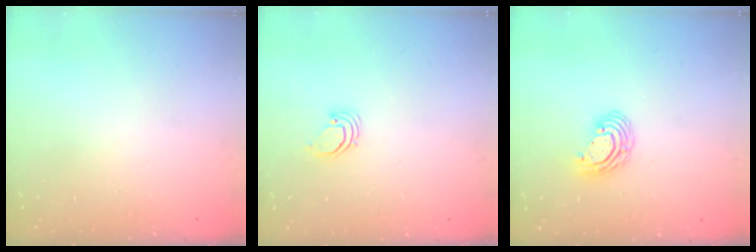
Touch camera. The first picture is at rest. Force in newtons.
{"total": 1.9, "press": 1.9, "slide": 0.1}
{"total": 7.3, "press": 7.1, "slide": 1.3}